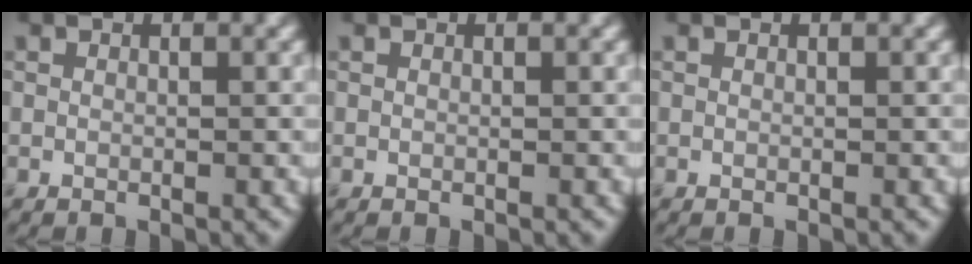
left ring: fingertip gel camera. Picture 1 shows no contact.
{"total": 0.0}
{"total": 0.0}